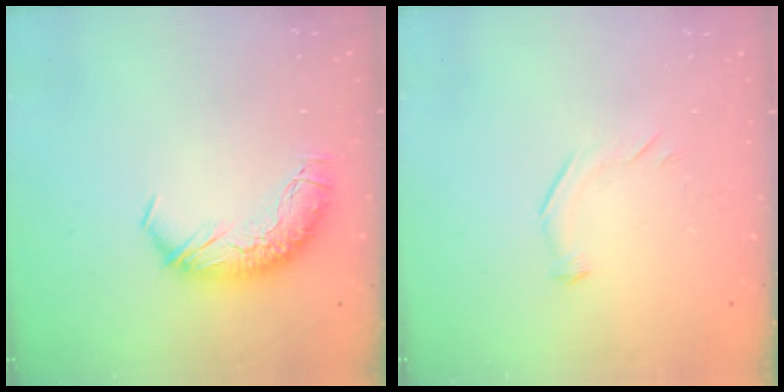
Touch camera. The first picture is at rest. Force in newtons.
{"total": 6.4, "press": 6.3, "slide": 1.1}